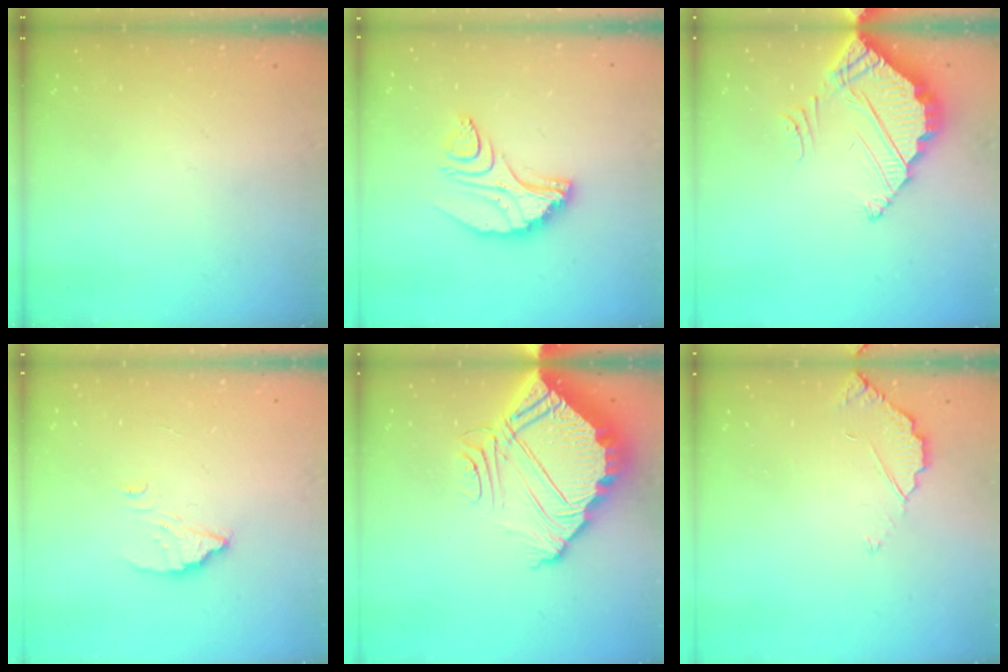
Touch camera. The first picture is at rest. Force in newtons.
{"total": 10.4, "press": 10.3, "slide": 0.8}
{"total": 3.9, "press": 3.8, "slide": 0.3}
{"total": 2.9, "press": 2.9, "slide": 0.1}
{"total": 10.8, "press": 10.8, "slide": 0.6}
{"total": 3.4, "press": 3.4, "slide": 0.3}